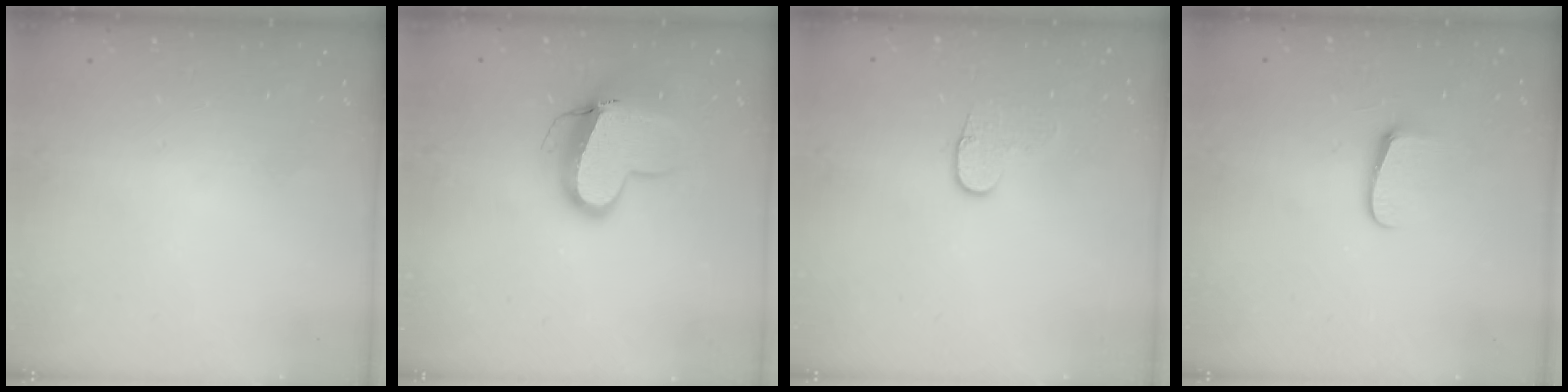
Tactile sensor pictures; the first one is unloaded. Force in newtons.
{"total": 12.4, "press": 12.3, "slide": 1.7}
{"total": 5.7, "press": 5.6, "slide": 0.6}
{"total": 6.0, "press": 6.0, "slide": 0.8}